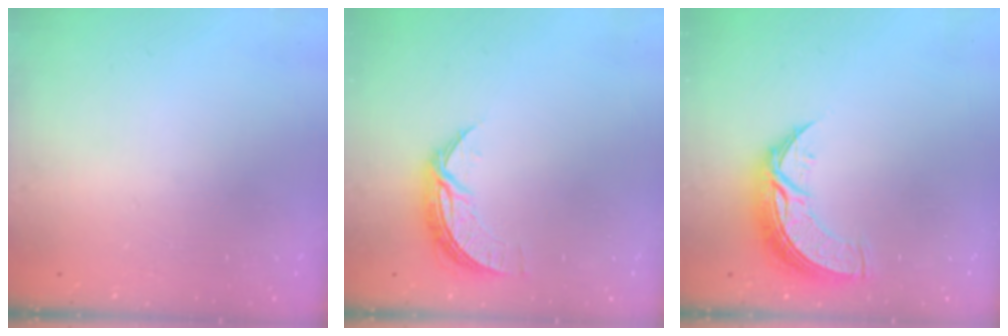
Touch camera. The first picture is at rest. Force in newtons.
{"total": 7.6, "press": 7.6, "slide": 0.1}
{"total": 9.5, "press": 9.5, "slide": 0.8}